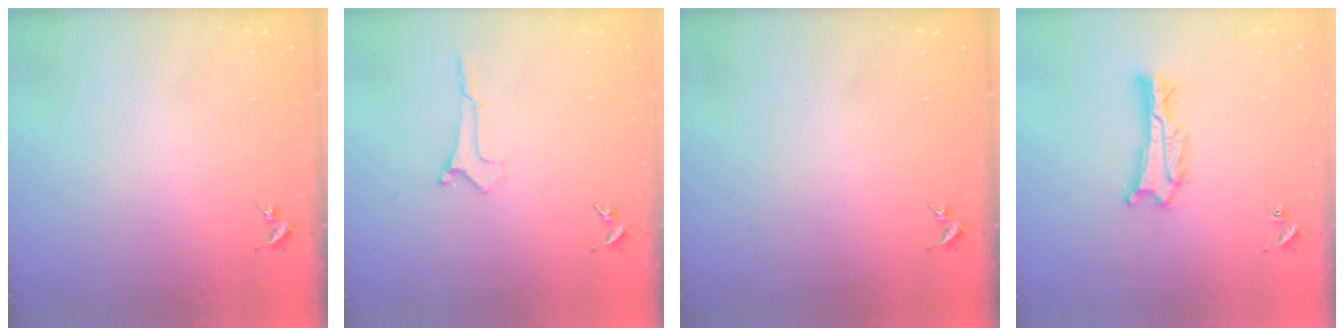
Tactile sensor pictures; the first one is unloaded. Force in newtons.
{"total": 0.0}
{"total": 0.0}
{"total": 2.2, "press": 2.2, "slide": 0.2}